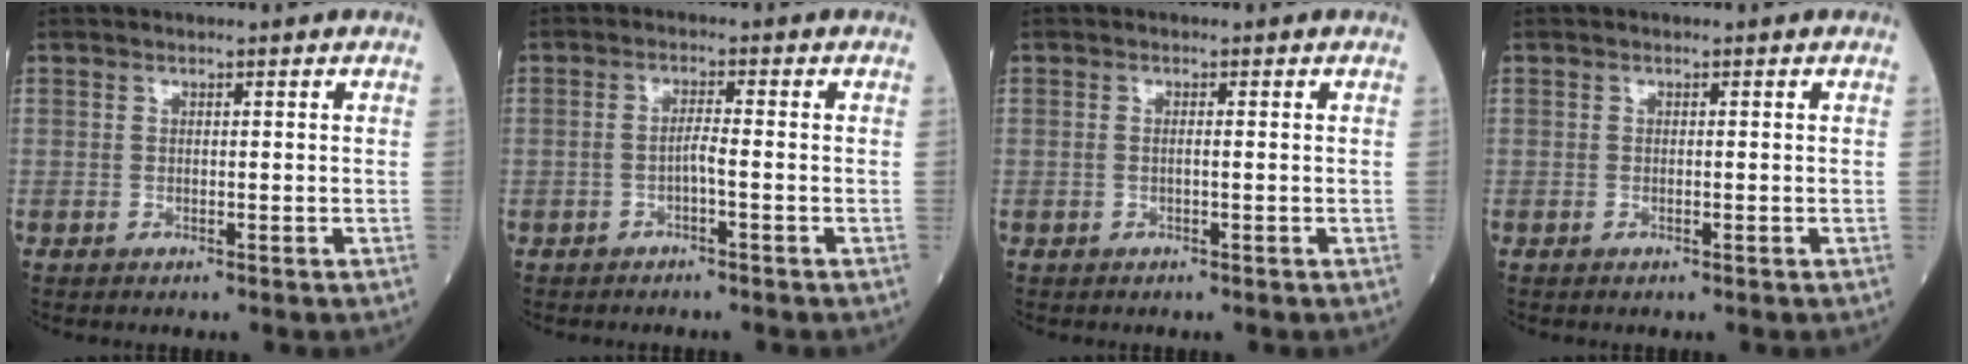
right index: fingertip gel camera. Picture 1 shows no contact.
{"total": 2.0, "force": [-0.8, 0.0, 1.9], "torque": [-0.033, 0.003, -0.017]}
{"total": 0.7, "force": [-0.1, 0.0, 0.7], "torque": [-0.017, 0.000, -0.003]}
{"total": 0.0}